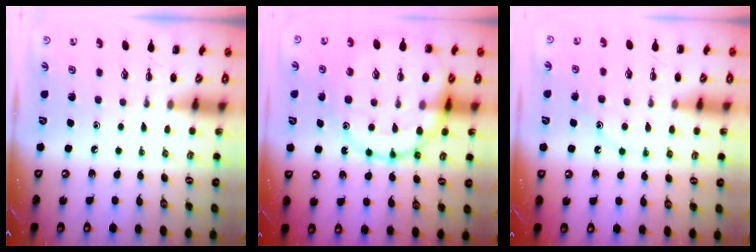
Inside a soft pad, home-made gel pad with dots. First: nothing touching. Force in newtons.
{"total": 22.9, "press": 22.7, "slide": 3.3}
{"total": 11.9, "press": 11.9, "slide": 0.7}